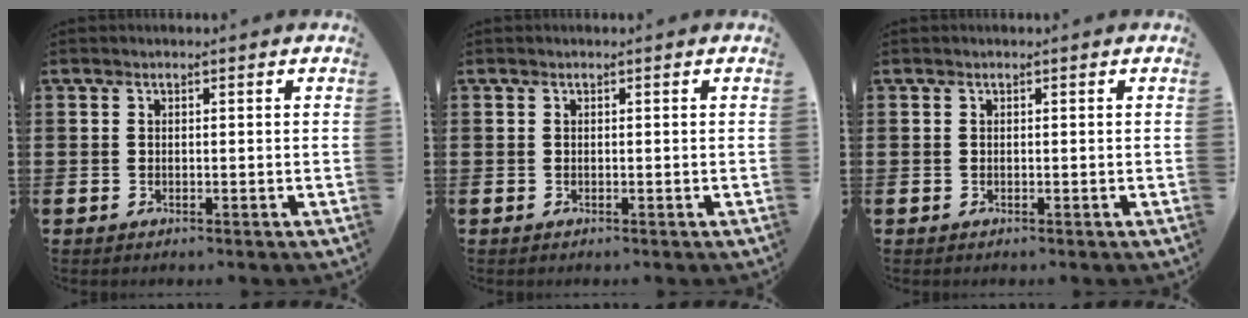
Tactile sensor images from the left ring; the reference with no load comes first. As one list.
[{"total": 0.0}, {"total": 0.0}]